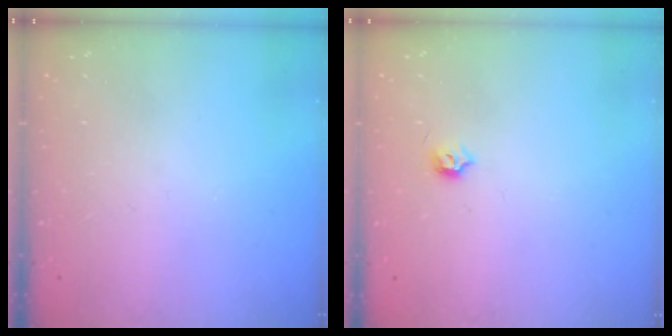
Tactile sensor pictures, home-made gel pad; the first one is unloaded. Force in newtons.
{"total": 3.9, "press": 3.9, "slide": 0.6}